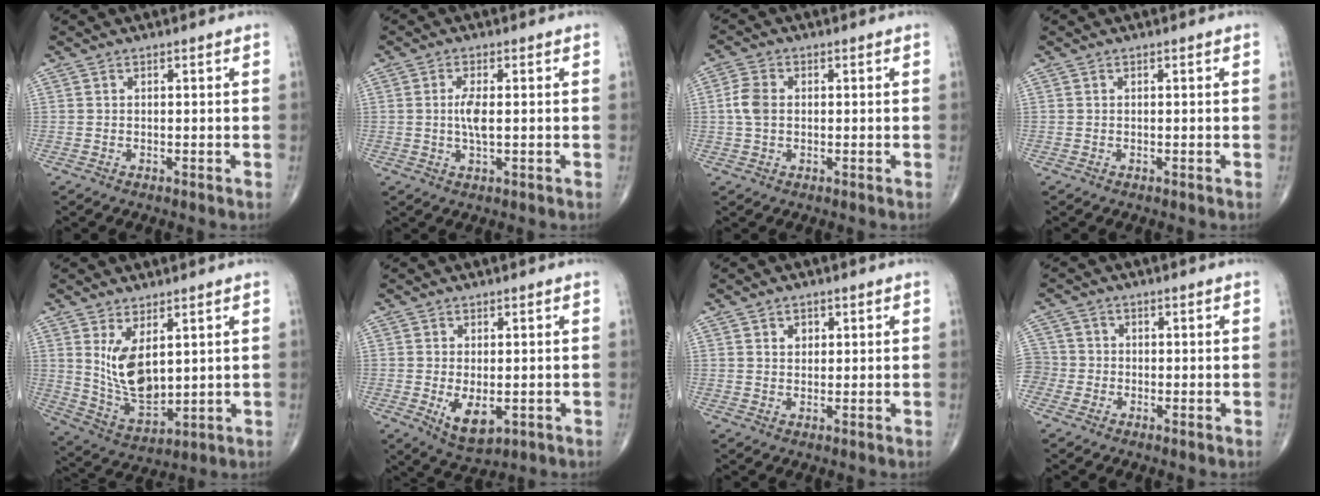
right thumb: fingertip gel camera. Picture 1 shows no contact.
{"total": 3.8, "force": [0.2, 1.2, 3.7], "torque": [-0.079, -0.005, 0.002]}
{"total": 4.3, "force": [0.2, 2.9, 3.1], "torque": [-0.072, 0.007, -0.002]}
{"total": 0.0}
{"total": 10.6, "force": [3.1, 5.2, 8.6], "torque": [-0.146, -0.030, 0.080]}
{"total": 6.1, "force": [-1.3, 3.2, 5.1], "torque": [-0.081, -0.015, -0.010]}
{"total": 2.4, "force": [1.1, 1.9, 1.1], "torque": [-0.006, -0.005, 0.016]}
{"total": 5.4, "force": [-1.5, 5.1, 1.1], "torque": [-0.023, 0.014, -0.033]}